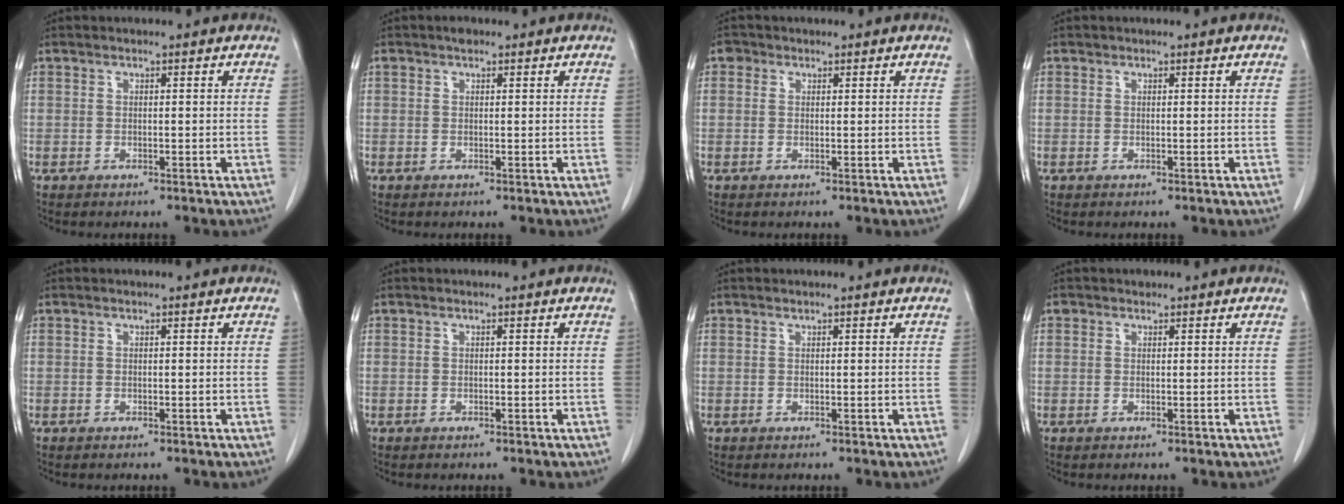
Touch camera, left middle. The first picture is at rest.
{"total": 1.1, "force": [0.8, 0.6, 0.5], "torque": [-0.012, 0.015, 0.013]}
{"total": 1.3, "force": [0.6, 1.1, 0.3], "torque": [0.003, 0.006, 0.004]}
{"total": 0.0}
{"total": 0.0}
{"total": 0.0}
{"total": 0.0}
{"total": 0.7, "force": [0.4, 0.5, 0.0], "torque": [0.004, 0.002, 0.005]}